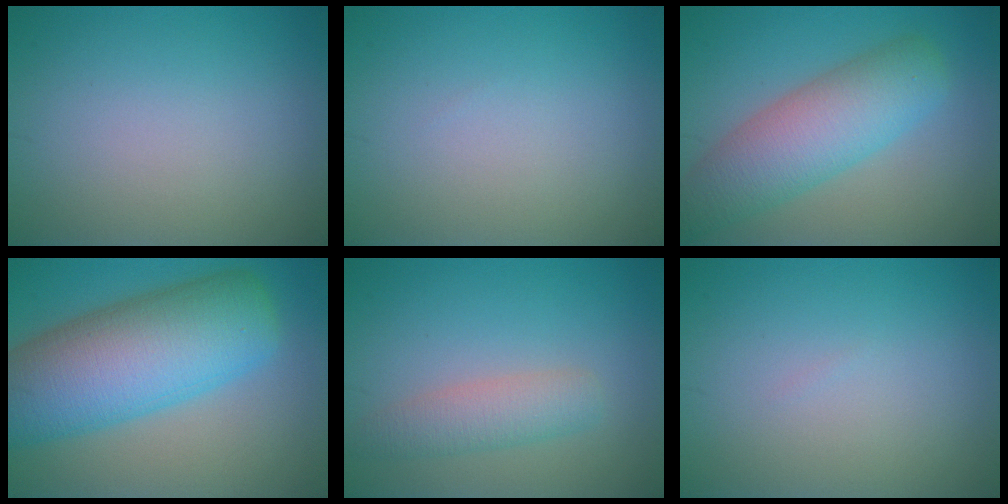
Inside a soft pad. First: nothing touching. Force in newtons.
{"total": 0.0}
{"total": 6.9, "press": 6.9, "slide": 0.2}
{"total": 12.4, "press": 12.4, "slide": 0.3}
{"total": 3.0, "press": 3.0, "slide": 0.1}
{"total": 0.0}